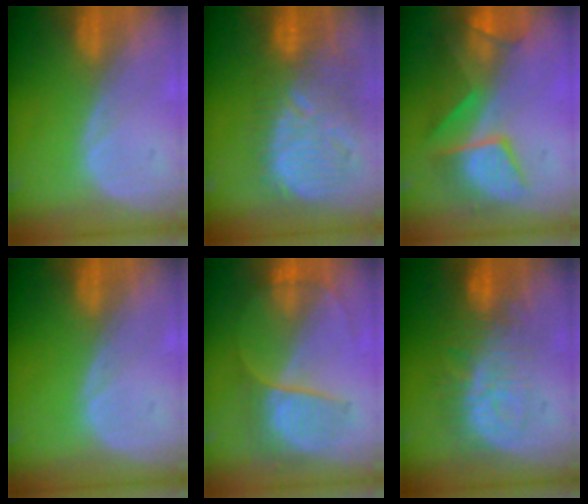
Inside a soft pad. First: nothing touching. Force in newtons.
{"total": 12.6, "press": 11.2, "slide": 5.8}
{"total": 9.4, "press": 8.6, "slide": 3.8}
{"total": 0.0}
{"total": 6.5, "press": 6.3, "slide": 1.3}
{"total": 9.5, "press": 8.5, "slide": 4.1}